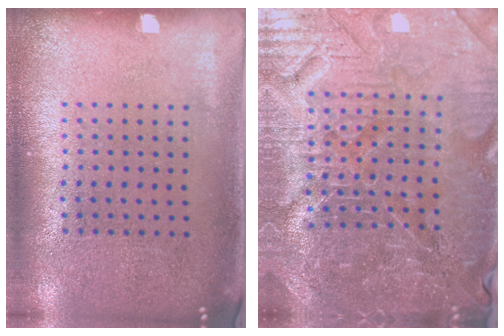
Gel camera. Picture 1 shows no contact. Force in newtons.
{"total": 5.5, "press": 5.2, "slide": 1.9}